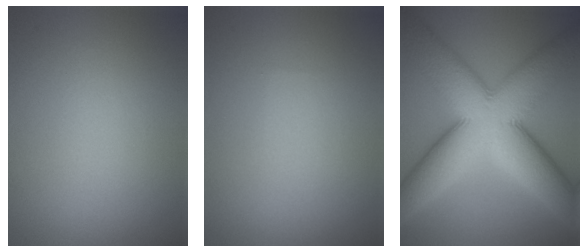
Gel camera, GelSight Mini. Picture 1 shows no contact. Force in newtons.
{"total": 0.0}
{"total": 14.6, "press": 14.6, "slide": 0.3}